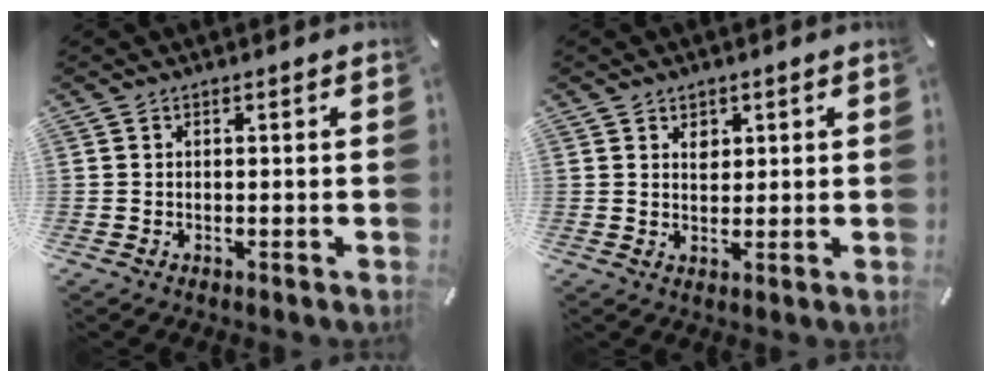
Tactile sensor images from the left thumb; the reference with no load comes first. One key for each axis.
{"total": 2.7, "fx": 1.2, "fy": 2.3, "fz": 1.0, "tx": 0.002, "ty": -0.006, "tz": 0.016}